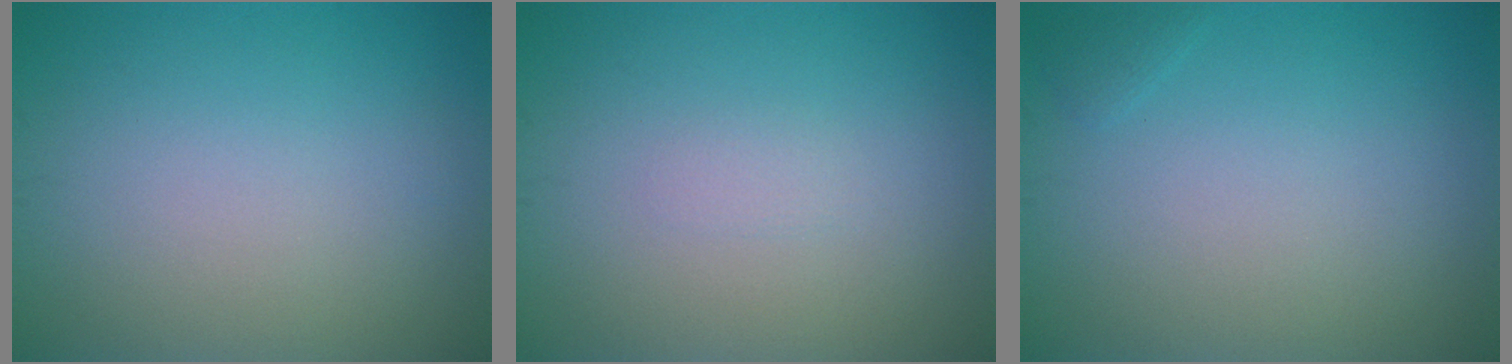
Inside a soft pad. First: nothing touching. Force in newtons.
{"total": 0.7, "press": 0.7, "slide": 0.1}
{"total": 0.5, "press": 0.5, "slide": 0.0}